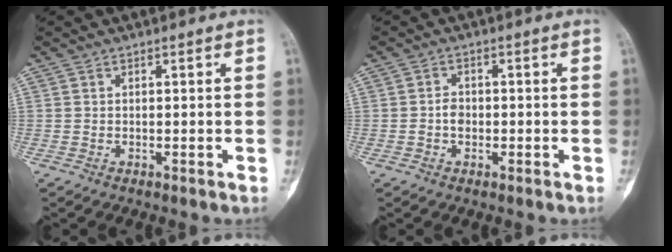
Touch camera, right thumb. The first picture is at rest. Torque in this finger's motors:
{"motor_torque": [0.59, 0.40, 0.25, -0.04, 0.12]}